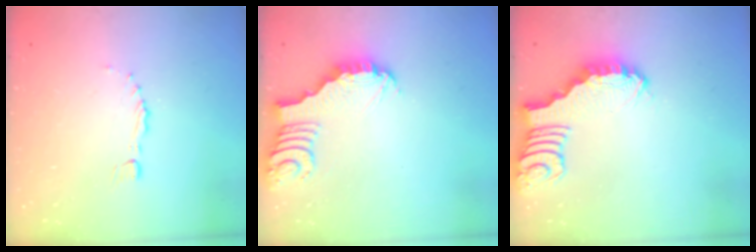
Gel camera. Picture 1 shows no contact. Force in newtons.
{"total": 3.4, "press": 3.4, "slide": 0.3}
{"total": 2.4, "press": 2.4, "slide": 0.2}